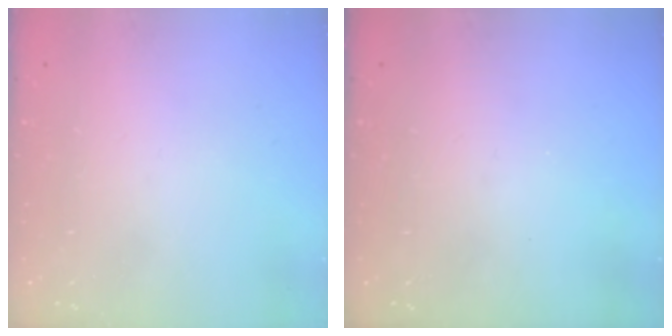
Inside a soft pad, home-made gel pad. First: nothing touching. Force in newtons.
{"total": 0.0}